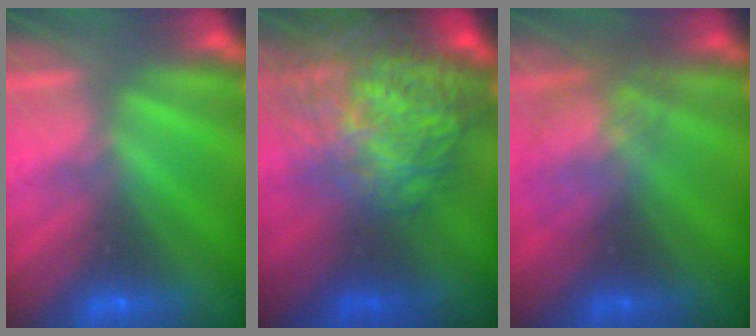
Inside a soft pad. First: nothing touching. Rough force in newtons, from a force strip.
{"total": 11.0}
{"total": 3.5}